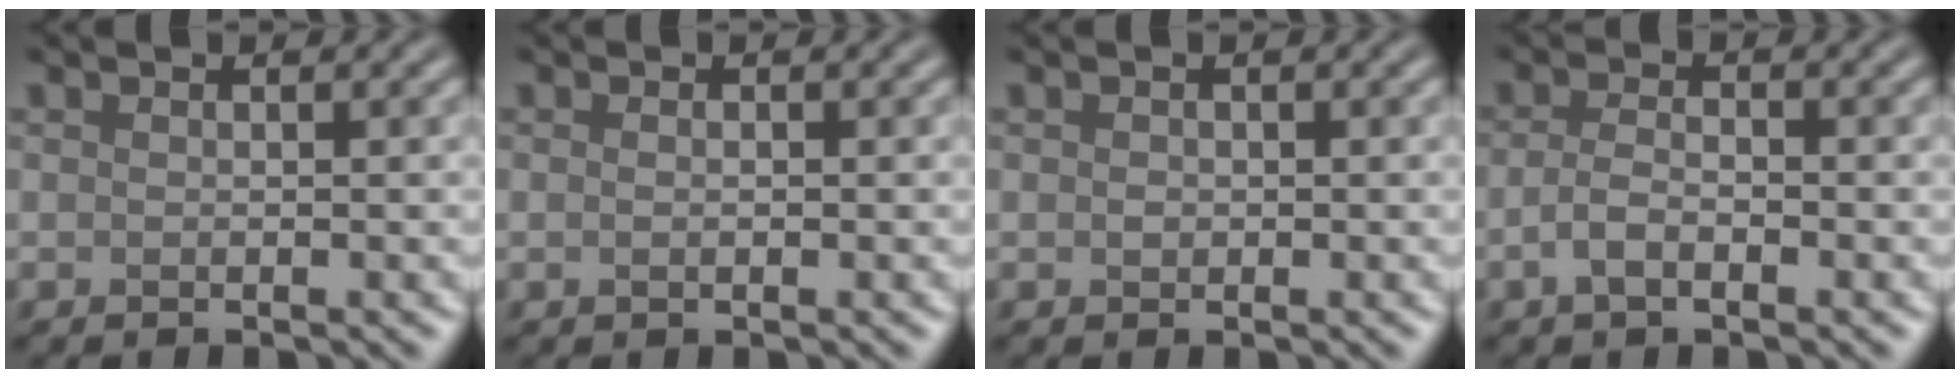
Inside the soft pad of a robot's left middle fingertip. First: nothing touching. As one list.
[{"total": 0.6, "force": [0.0, 0.3, 0.5], "torque": [-0.010, -0.004, 0.000]}, {"total": 0.5, "force": [0.0, 0.5, 0.3], "torque": [-0.003, -0.002, -0.001]}, {"total": 2.1, "force": [-0.9, 0.9, 1.7], "torque": [-0.036, 0.002, -0.022]}]